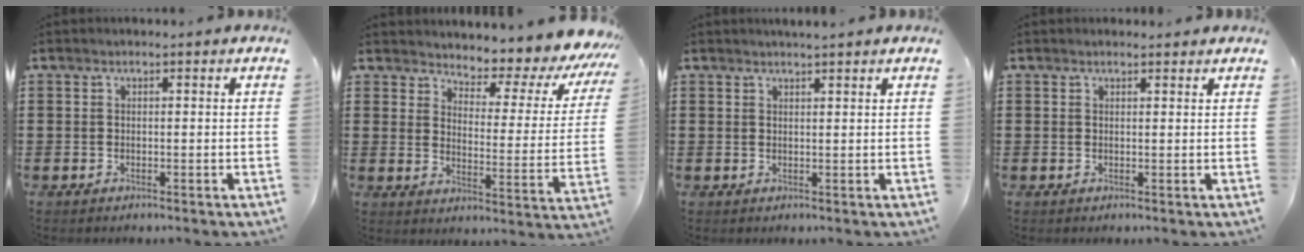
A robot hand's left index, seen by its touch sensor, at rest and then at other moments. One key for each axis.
{"total": 4.5, "fx": 4.0, "fy": 1.0, "fz": 1.7, "tx": -0.043, "ty": -0.042, "tz": 0.057}
{"total": 1.4, "fx": 1.3, "fy": -0.2, "fz": 0.4, "tx": -0.010, "ty": -0.001, "tz": 0.025}
{"total": 0.7, "fx": 0.6, "fy": 0.4, "fz": 0.1, "tx": -0.004, "ty": 0.002, "tz": 0.013}